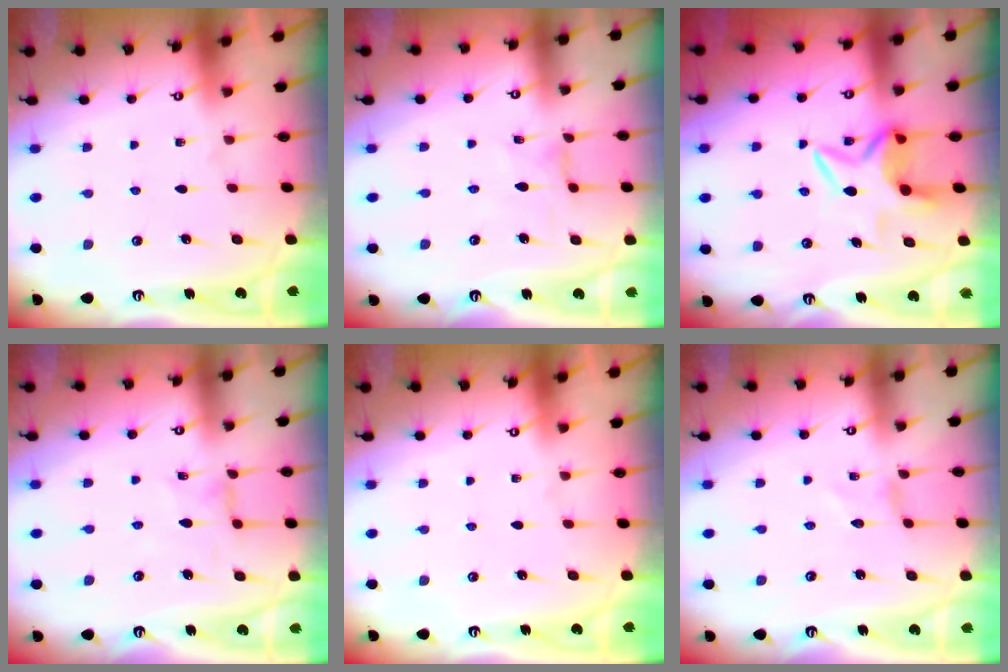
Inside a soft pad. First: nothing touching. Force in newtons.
{"total": 1.6, "press": 1.6, "slide": 0.1}
{"total": 6.2, "press": 6.0, "slide": 1.5}
{"total": 1.2, "press": 1.1, "slide": 0.3}
{"total": 0.0}
{"total": 0.0}